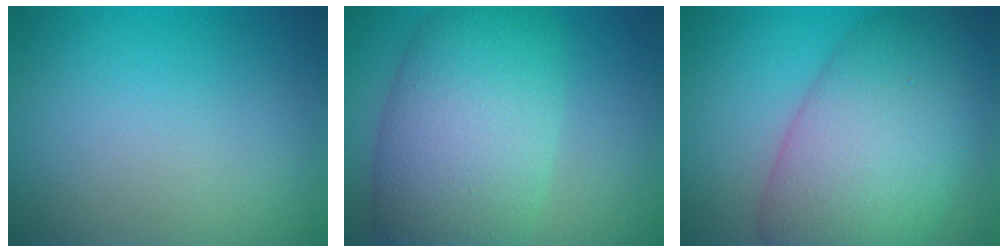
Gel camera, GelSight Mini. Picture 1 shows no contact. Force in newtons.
{"total": 10.7, "press": 10.7, "slide": 0.2}
{"total": 11.1, "press": 11.1, "slide": 0.2}